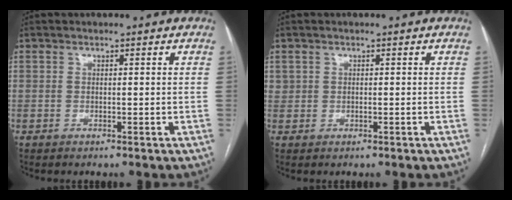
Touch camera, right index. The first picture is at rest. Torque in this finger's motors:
{"motor_torque": [0.12, 0.08, 0.02, 0.01]}